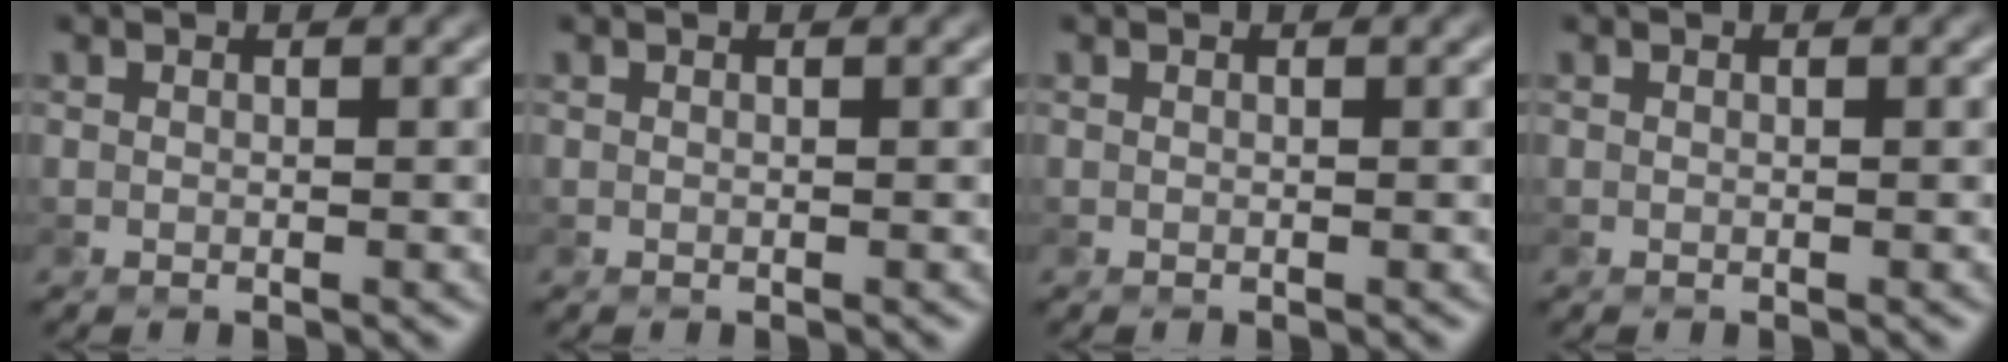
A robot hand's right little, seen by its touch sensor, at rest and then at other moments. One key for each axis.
{"total": 0.0}
{"total": 0.0}
{"total": 0.0}